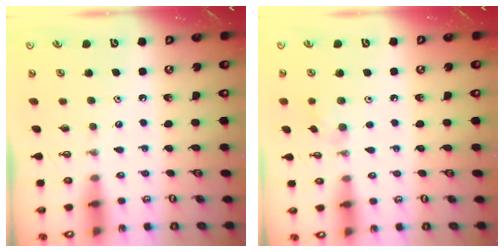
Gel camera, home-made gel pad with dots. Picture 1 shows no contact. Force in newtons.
{"total": 6.3, "press": 6.2, "slide": 0.9}